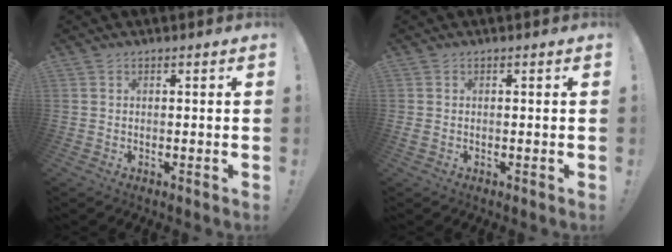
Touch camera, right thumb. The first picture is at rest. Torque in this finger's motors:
{"motor_torque": [-0.06, 0.05, 0.25, -0.10, 0.00]}